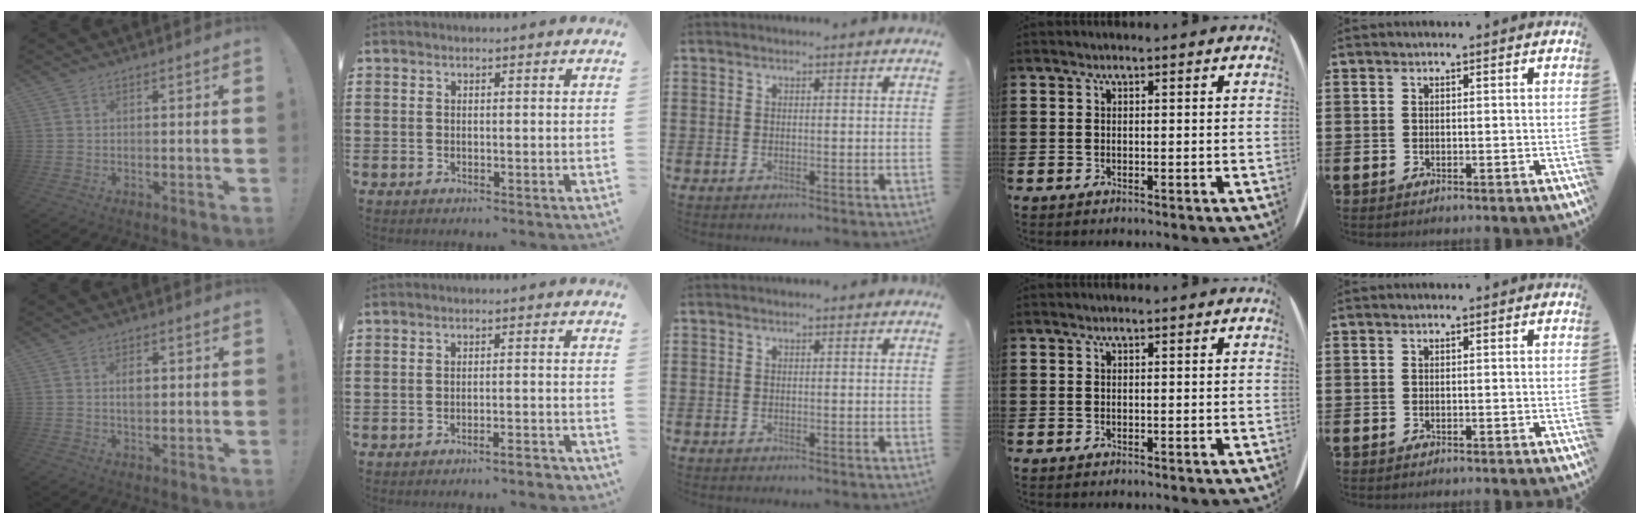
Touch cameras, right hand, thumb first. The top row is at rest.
{"thumb": {"total": 3.7, "force": [0.6, 2.4, 2.8], "torque": [-0.036, -0.001, 0.005]}, "index": {"total": 2.6, "force": [-2.3, 0.1, 1.1], "torque": [-0.020, 0.001, -0.048]}}